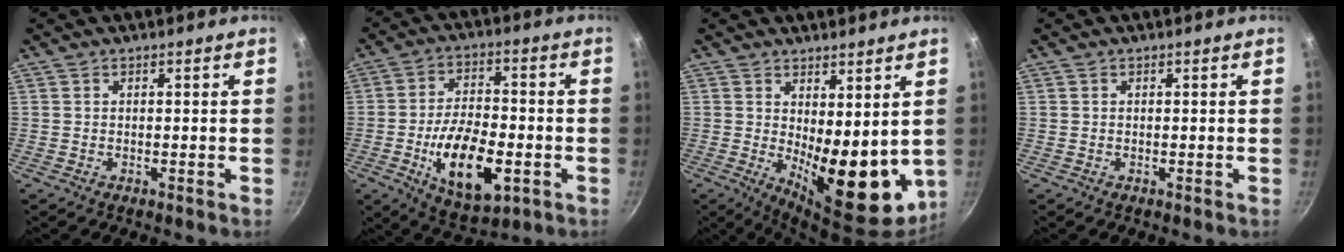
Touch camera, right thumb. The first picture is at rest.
{"total": 15.8, "force": [-4.4, 7.8, 13.0], "torque": [-0.205, 0.016, -0.067]}
{"total": 13.9, "force": [1.1, 6.1, 12.4], "torque": [-0.143, -0.035, 0.032]}
{"total": 0.0}